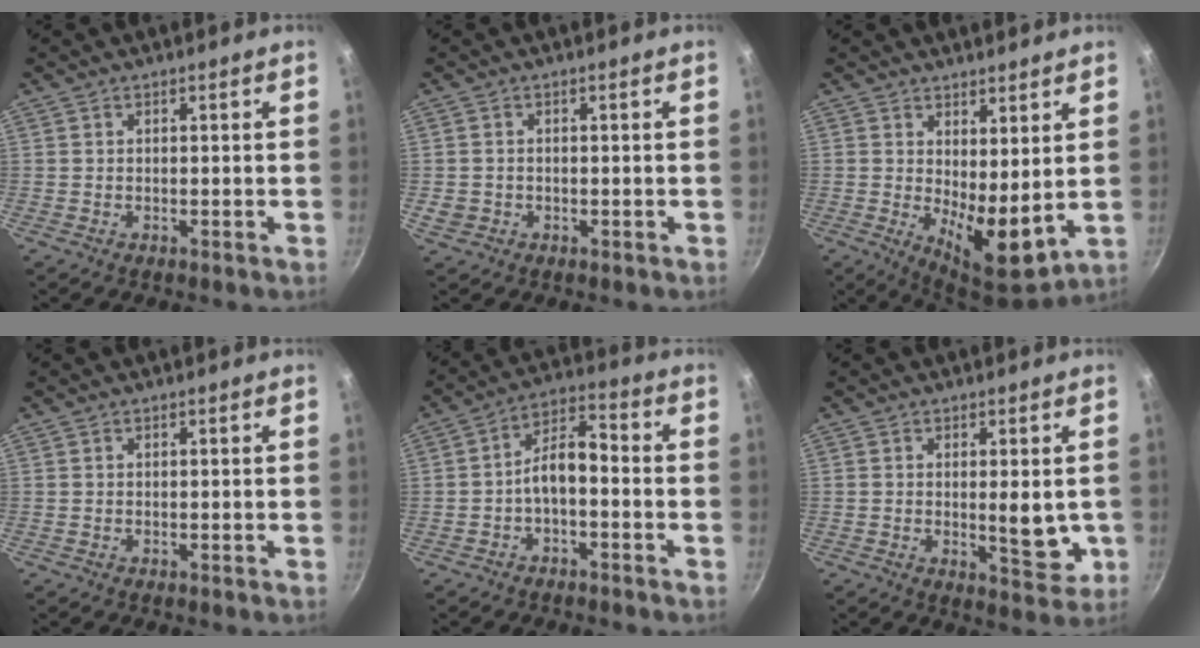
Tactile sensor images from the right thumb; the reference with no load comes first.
{"total": 2.4, "force": [-0.6, 2.0, 1.1], "torque": [-0.017, 0.003, -0.004]}
{"total": 9.5, "force": [2.2, 3.7, 8.5], "torque": [-0.117, -0.043, 0.041]}
{"total": 0.0}
{"total": 7.1, "force": [-2.4, 3.3, 5.8], "torque": [-0.095, 0.047, -0.045]}
{"total": 6.7, "force": [-0.2, 2.7, 6.2], "torque": [-0.074, -0.015, 0.004]}